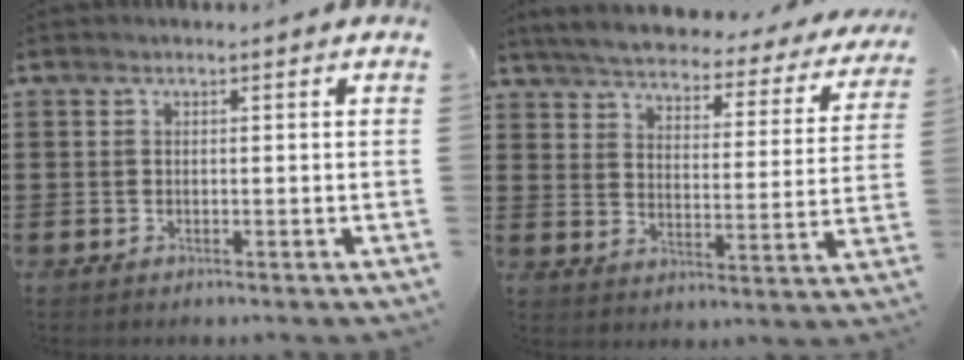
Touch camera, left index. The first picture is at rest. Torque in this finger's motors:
{"motor_torque": [1.34, -0.80, 1.05, 0.06]}